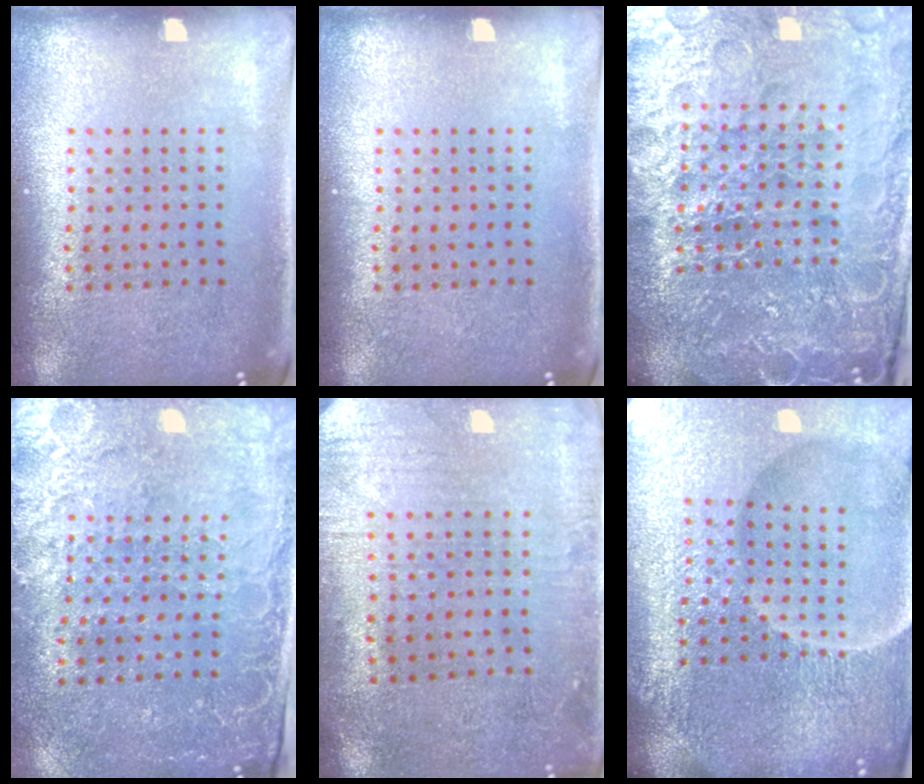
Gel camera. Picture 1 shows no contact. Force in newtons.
{"total": 0.0}
{"total": 6.7, "press": 6.0, "slide": 3.1}
{"total": 2.9, "press": 2.8, "slide": 0.8}
{"total": 0.5, "press": 0.3, "slide": 0.5}
{"total": 6.5, "press": 5.8, "slide": 2.9}